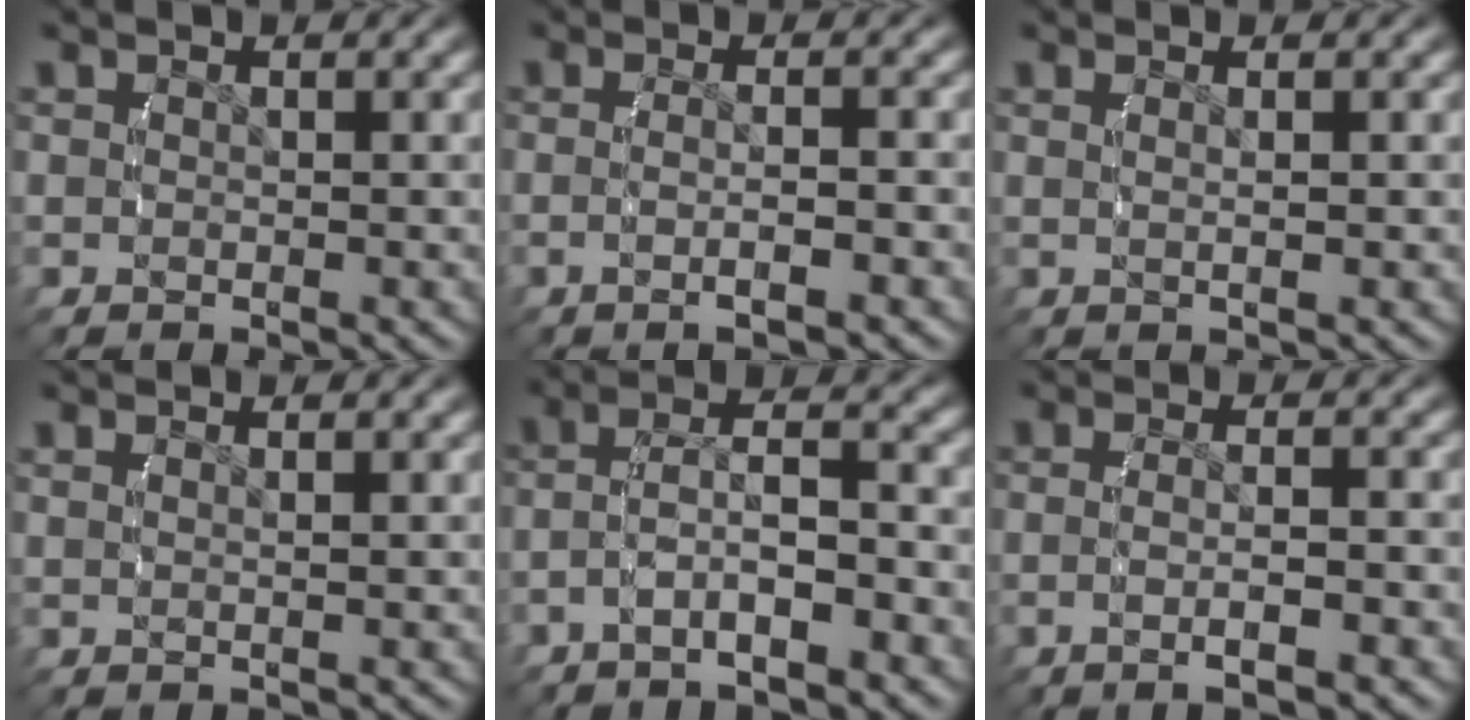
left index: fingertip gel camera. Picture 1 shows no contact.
{"total": 2.5, "force": [-1.0, -0.4, 2.3], "torque": [-0.041, 0.003, -0.014]}
{"total": 1.5, "force": [0.4, -0.8, 1.2], "torque": [-0.017, 0.004, 0.010]}
{"total": 1.3, "force": [0.7, -1.0, 0.5], "torque": [-0.006, 0.000, 0.017]}
{"total": 3.5, "force": [-1.6, 1.2, 2.9], "torque": [-0.060, 0.003, -0.026]}
{"total": 2.8, "force": [-1.2, -0.3, 2.5], "torque": [-0.045, 0.003, -0.017]}